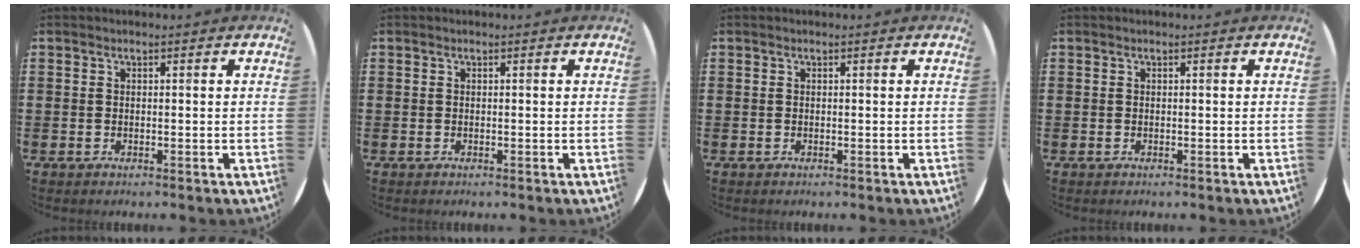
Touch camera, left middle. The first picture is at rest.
{"total": 0.0}
{"total": 0.0}
{"total": 0.0}